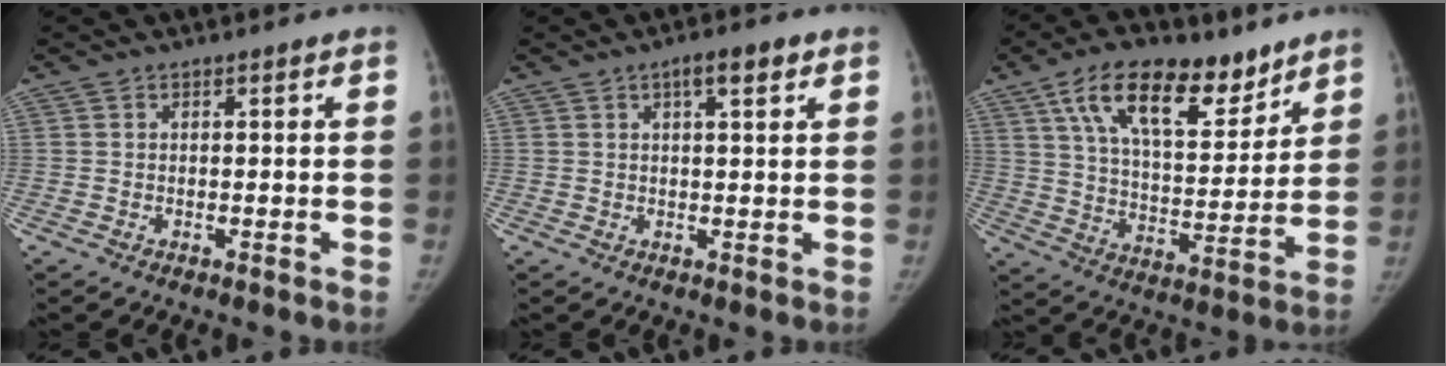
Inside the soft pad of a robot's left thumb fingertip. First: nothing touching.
{"total": 4.0, "force": [2.0, 1.2, 3.2], "torque": [-0.045, -0.002, 0.030]}
{"total": 18.7, "force": [11.4, 8.8, 12.0], "torque": [-0.160, -0.047, 0.197]}